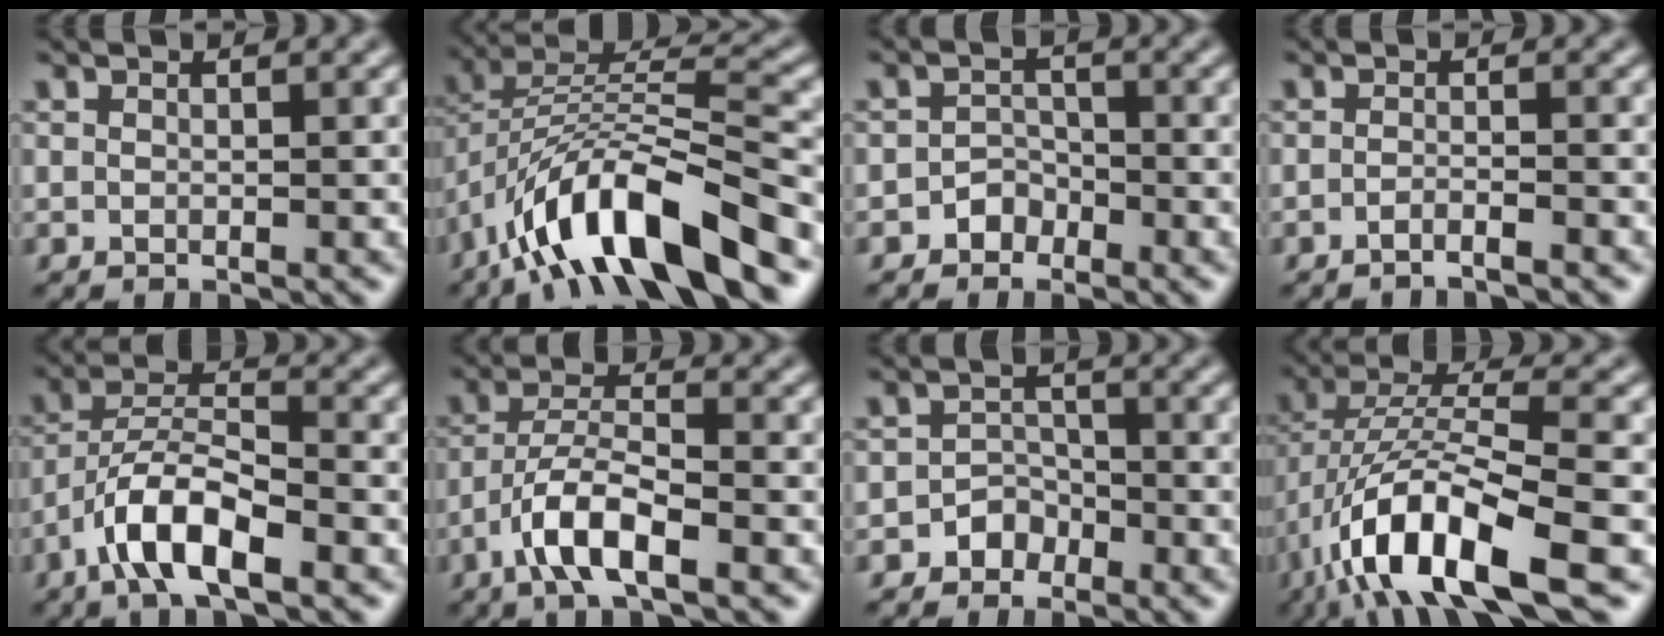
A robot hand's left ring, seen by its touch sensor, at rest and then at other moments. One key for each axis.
{"total": 12.4, "fx": -7.5, "fy": 3.5, "fz": 9.2, "tx": -0.159, "ty": 0.013, "tz": -0.141}
{"total": 1.7, "fx": -1.1, "fy": 1.3, "fz": 0.2, "tx": 0.008, "ty": 0.009, "tz": -0.020}
{"total": 1.4, "fx": -1.1, "fy": 0.2, "fz": 0.9, "tx": -0.009, "ty": -0.001, "tz": -0.027}
{"total": 6.4, "fx": -3.6, "fy": 1.9, "fz": 4.9, "tx": -0.087, "ty": 0.011, "tz": -0.071}
{"total": 5.3, "fx": -2.9, "fy": 1.4, "fz": 4.2, "tx": -0.079, "ty": 0.005, "tz": -0.060}
{"total": 2.0, "fx": -1.2, "fy": 1.5, "fz": 0.2, "tx": 0.013, "ty": 0.010, "tz": -0.025}
{"total": 11.9, "fx": -5.6, "fy": 3.7, "fz": 9.9, "tx": -0.186, "ty": 0.004, "tz": -0.102}